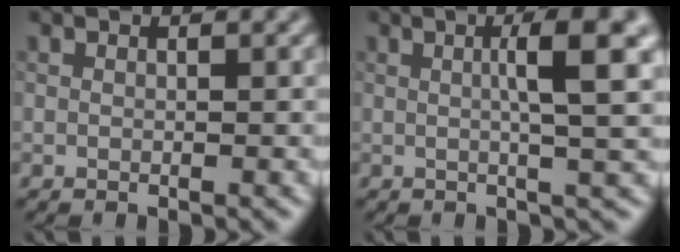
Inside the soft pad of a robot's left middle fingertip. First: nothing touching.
{"total": 5.3, "force": [1.0, 0.7, 5.2], "torque": [-0.075, 0.011, 0.013]}